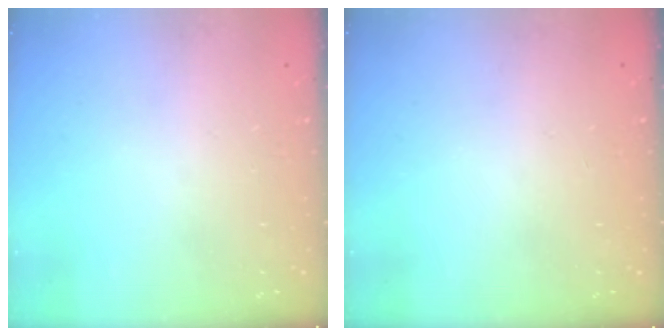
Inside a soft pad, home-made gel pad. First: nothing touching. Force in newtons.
{"total": 0.0}